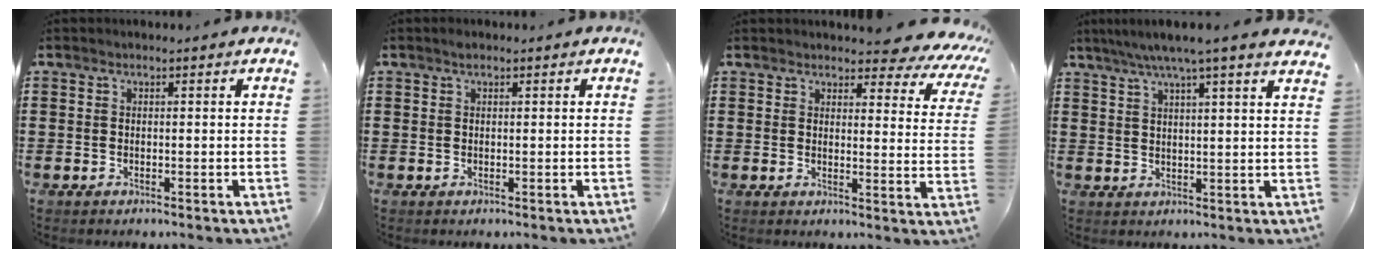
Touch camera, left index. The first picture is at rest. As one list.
[{"total": 0.8, "force": [0.5, 0.3, 0.5], "torque": [-0.011, 0.004, 0.009]}, {"total": 4.7, "force": [4.3, 1.0, 1.6], "torque": [-0.034, -0.025, 0.073]}, {"total": 5.2, "force": [4.1, -0.5, 3.2], "torque": [-0.074, -0.013, 0.069]}]